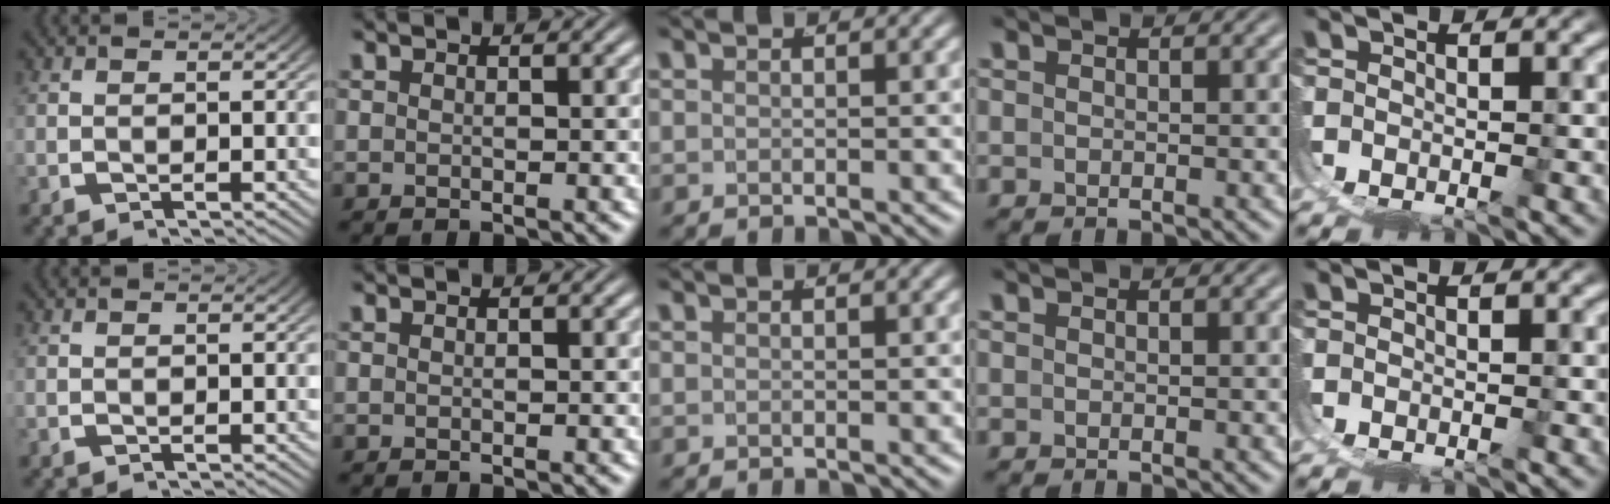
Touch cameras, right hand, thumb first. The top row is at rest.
{}